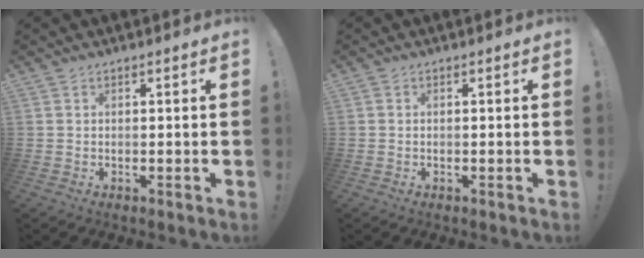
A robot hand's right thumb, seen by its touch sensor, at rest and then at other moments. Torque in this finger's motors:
{"motor_torque": [0.43, -0.26, 0.16, -0.07, 0.00]}